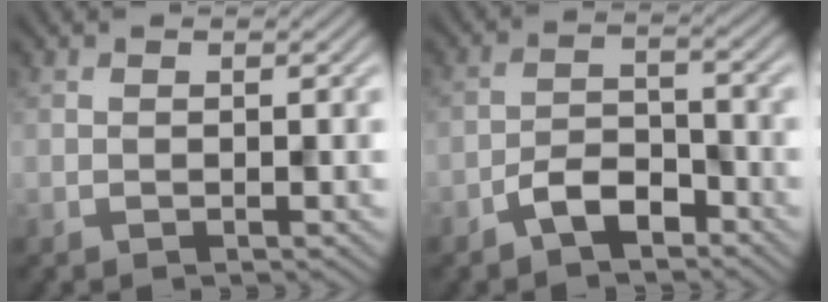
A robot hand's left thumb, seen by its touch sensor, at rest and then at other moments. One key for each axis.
{"total": 4.5, "fx": -3.1, "fy": 2.0, "fz": 2.6, "tx": -0.043, "ty": 0.006, "tz": -0.068}